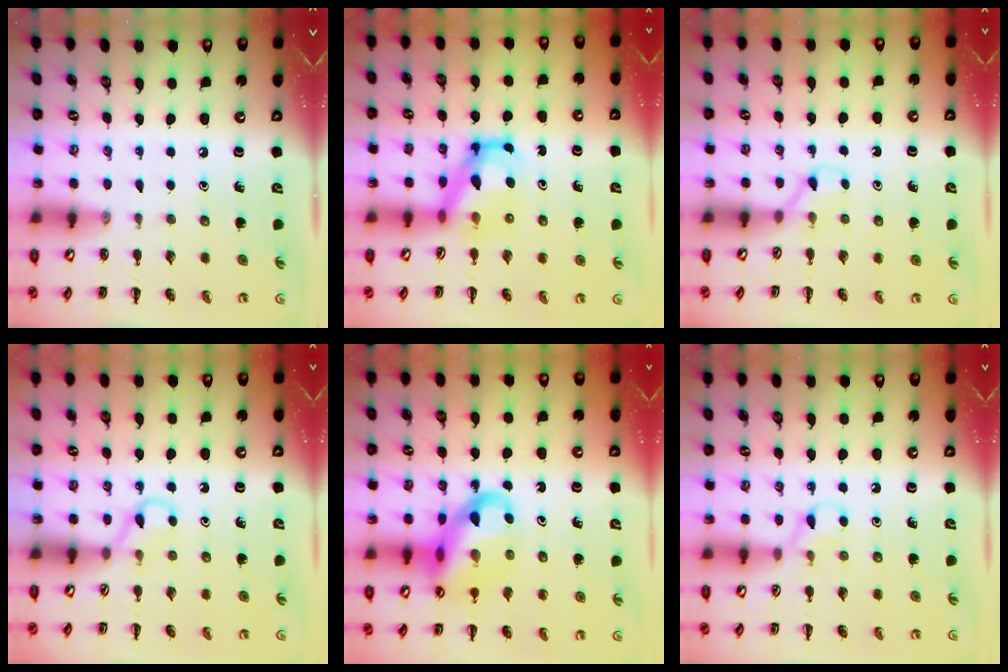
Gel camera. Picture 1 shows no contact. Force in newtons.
{"total": 5.8, "press": 5.8, "slide": 0.8}
{"total": 2.8, "press": 2.6, "slide": 1.0}
{"total": 2.7, "press": 2.4, "slide": 1.1}
{"total": 15.2, "press": 14.8, "slide": 3.0}
{"total": 5.4, "press": 5.1, "slide": 1.9}